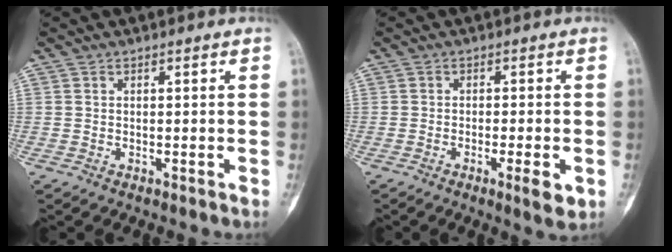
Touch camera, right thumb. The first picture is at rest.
{"total": 4.5, "force": [-1.7, 1.1, 4.0], "torque": [-0.061, -0.004, -0.024]}